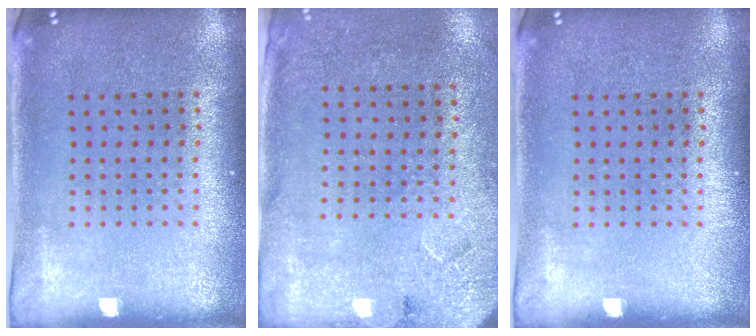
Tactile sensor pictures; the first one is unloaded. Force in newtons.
{"total": 2.7, "press": 2.2, "slide": 1.6}
{"total": 0.0}